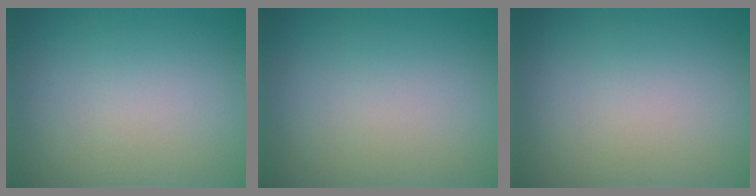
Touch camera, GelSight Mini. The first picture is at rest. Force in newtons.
{"total": 0.0}
{"total": 0.0}